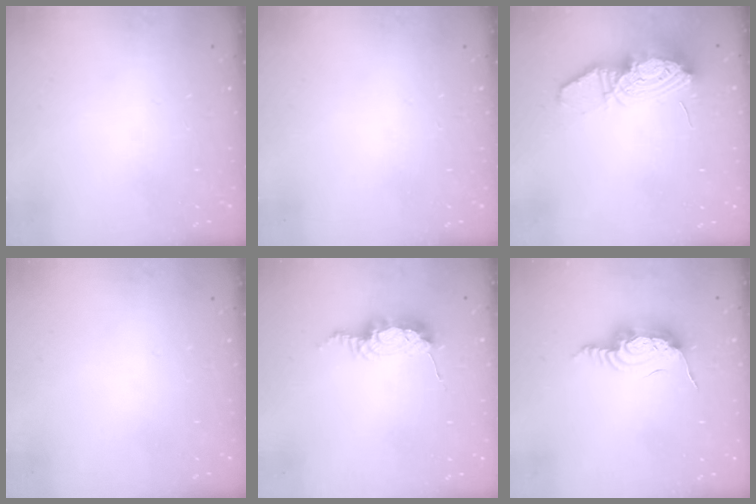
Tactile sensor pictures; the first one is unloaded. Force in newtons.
{"total": 0.0}
{"total": 13.1, "press": 13.0, "slide": 1.4}
{"total": 0.0}
{"total": 9.2, "press": 9.2, "slide": 0.2}
{"total": 11.9, "press": 11.9, "slide": 0.8}